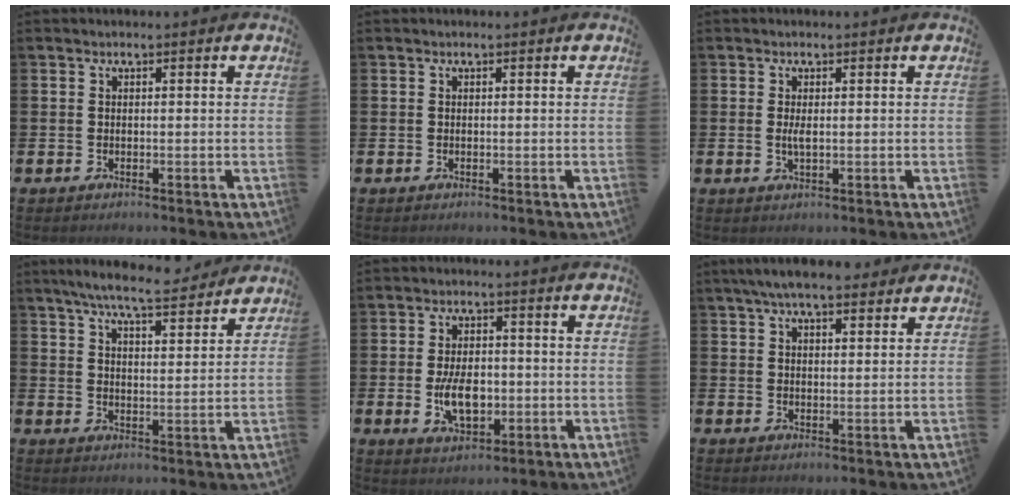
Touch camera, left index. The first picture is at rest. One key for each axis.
{"total": 0.0}
{"total": 2.1, "fx": 0.1, "fy": 0.7, "fz": 2.0, "tx": -0.039, "ty": 0.000, "tz": 0.001}
{"total": 7.3, "fx": 6.8, "fy": 0.6, "fz": 2.6, "tx": -0.061, "ty": -0.035, "tz": 0.119}
{"total": 6.1, "fx": -1.0, "fy": 3.6, "fz": 4.9, "tx": -0.085, "ty": 0.004, "tz": -0.019}
{"total": 5.3, "fx": 4.7, "fy": 1.2, "fz": 2.2, "tx": -0.053, "ty": -0.009, "tz": 0.085}